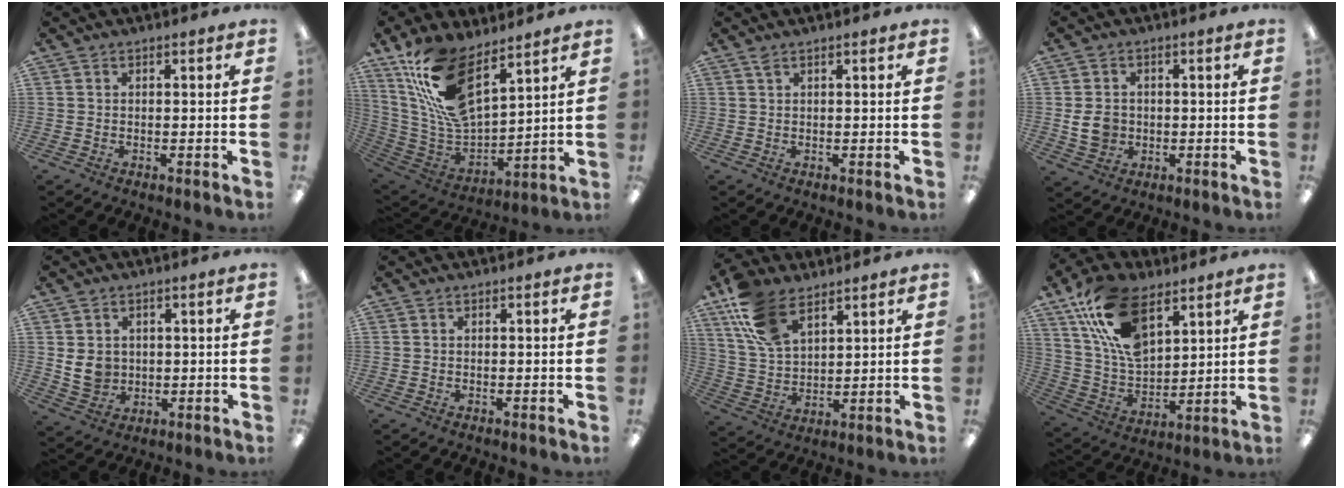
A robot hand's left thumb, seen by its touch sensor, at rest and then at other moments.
{"total": 19.7, "force": [12.1, 9.1, 12.6], "torque": [-0.271, -0.059, 0.222]}
{"total": 1.6, "force": [0.8, 0.4, 1.2], "torque": [-0.027, 0.003, 0.014]}
{"total": 5.9, "force": [-0.3, 4.9, 3.2], "torque": [-0.066, 0.005, -0.006]}
{"total": 6.2, "force": [1.2, 5.3, 3.1], "torque": [-0.054, 0.001, 0.020]}
{"total": 0.0}
{"total": 14.2, "force": [8.7, 7.7, 8.3], "torque": [-0.177, -0.018, 0.166]}
{"total": 18.9, "force": [10.2, 10.6, 11.9], "torque": [-0.251, -0.033, 0.188]}